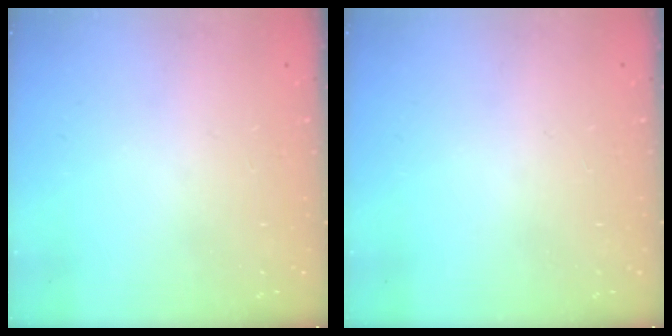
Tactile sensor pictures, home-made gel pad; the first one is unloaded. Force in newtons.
{"total": 0.0}